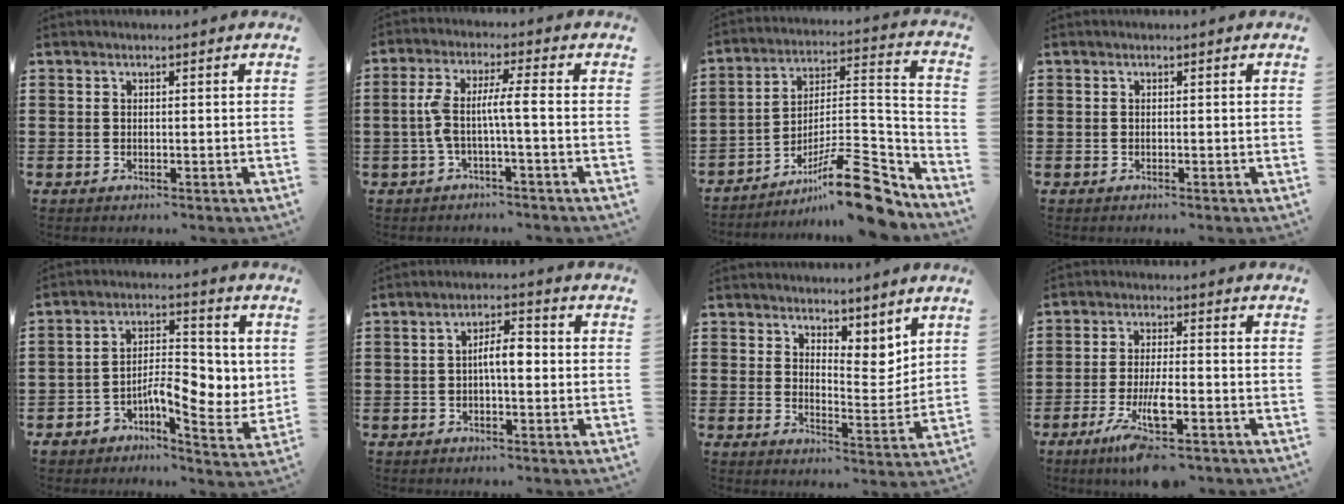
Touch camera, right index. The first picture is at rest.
{"total": 5.3, "force": [-1.0, 0.2, 5.3], "torque": [-0.115, -0.005, -0.028]}
{"total": 14.8, "force": [-10.4, 3.3, 10.0], "torque": [-0.135, 0.044, -0.181]}
{"total": 0.0}
{"total": 7.4, "force": [-1.5, 4.2, 5.9], "torque": [-0.091, 0.005, -0.031]}
{"total": 4.3, "force": [-0.3, 1.3, 4.0], "torque": [-0.073, 0.007, -0.008]}
{"total": 5.2, "force": [4.4, 2.2, 1.5], "torque": [-0.028, -0.020, 0.081]}
{"total": 7.2, "force": [-4.4, 1.3, 5.5], "torque": [-0.131, -0.018, -0.089]}